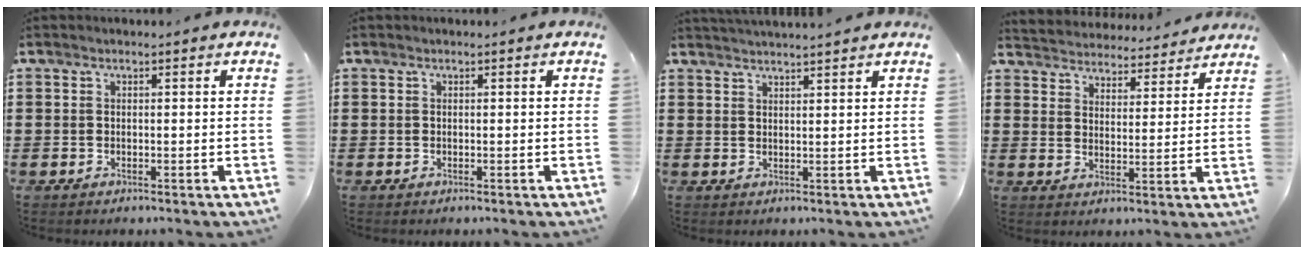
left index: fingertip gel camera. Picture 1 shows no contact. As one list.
[{"total": 0.0}, {"total": 2.0, "force": [1.9, -0.3, 0.1], "torque": [-0.007, -0.005, 0.037]}, {"total": 4.1, "force": [4.0, 0.2, -0.5], "torque": [-0.016, -0.035, 0.066]}]